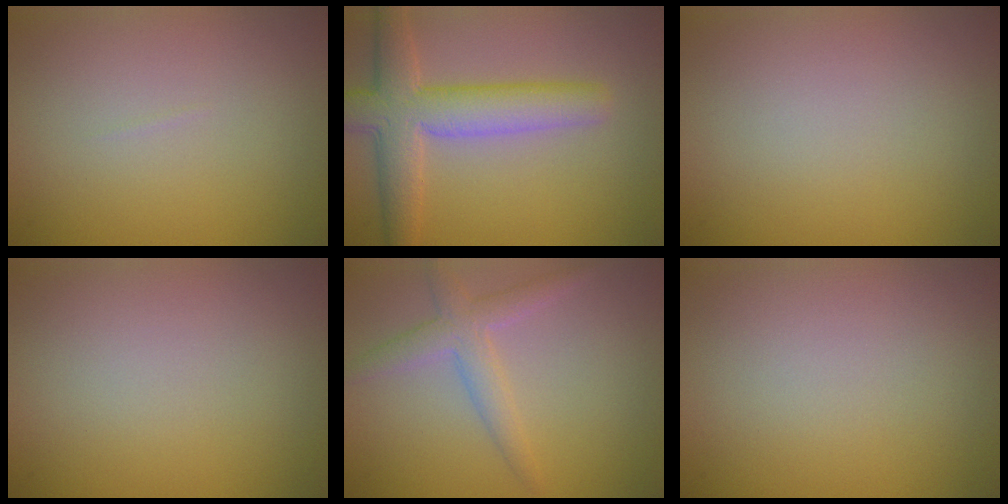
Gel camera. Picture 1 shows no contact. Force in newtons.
{"total": 6.0, "press": 6.0, "slide": 0.1}
{"total": 0.0}
{"total": 0.0}
{"total": 2.8, "press": 2.8, "slide": 0.1}
{"total": 0.0}